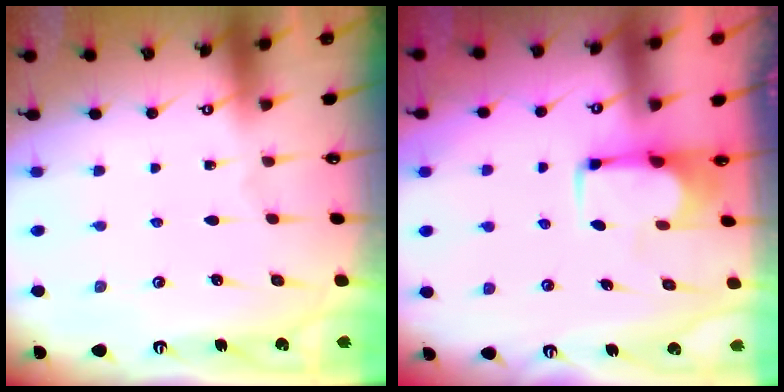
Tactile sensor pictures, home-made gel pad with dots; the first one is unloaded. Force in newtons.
{"total": 1.8, "press": 1.7, "slide": 0.6}